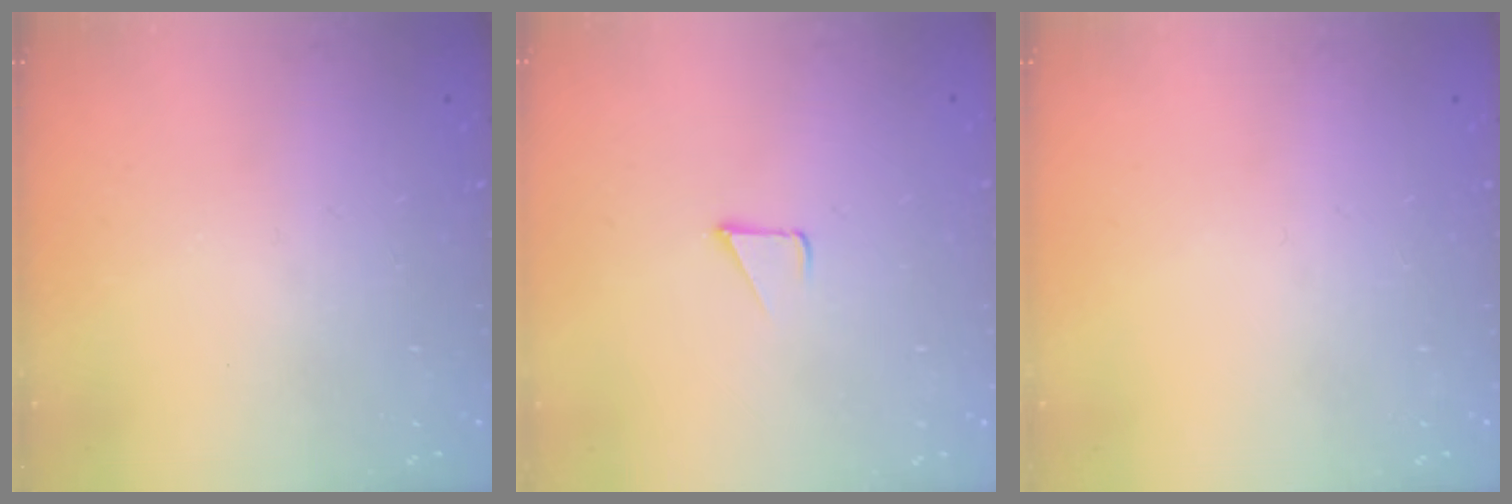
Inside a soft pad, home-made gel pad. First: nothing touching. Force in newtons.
{"total": 1.7, "press": 1.7, "slide": 0.1}
{"total": 0.0}